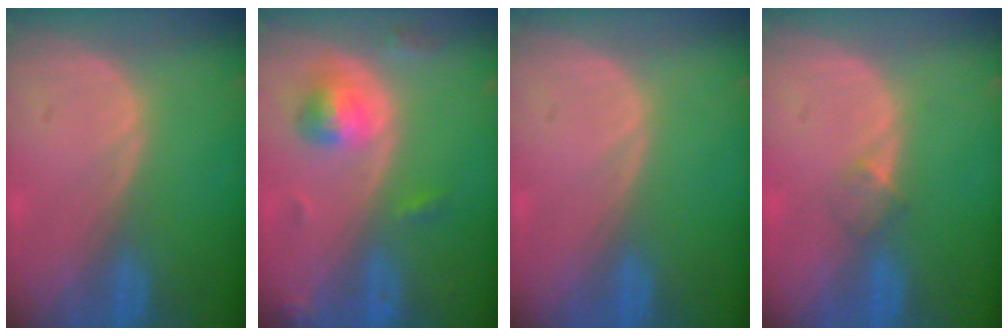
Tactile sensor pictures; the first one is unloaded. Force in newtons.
{"total": 5.0, "press": 4.9, "slide": 1.0}
{"total": 0.0}
{"total": 2.0, "press": 1.6, "slide": 1.1}